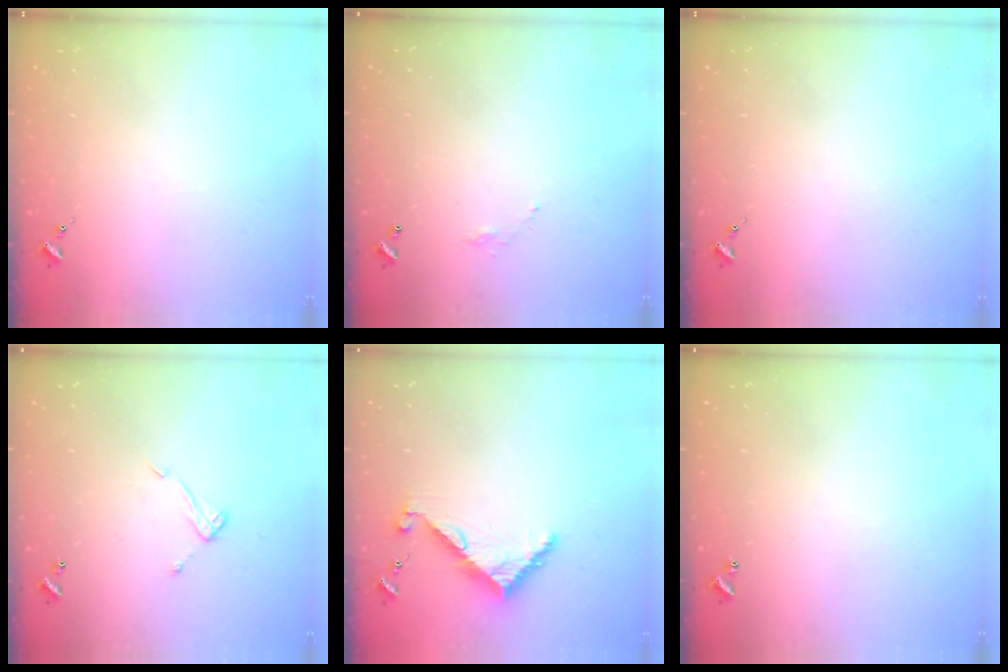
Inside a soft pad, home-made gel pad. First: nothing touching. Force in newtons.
{"total": 3.7, "press": 3.7, "slide": 0.1}
{"total": 0.0}
{"total": 8.2, "press": 8.1, "slide": 0.4}
{"total": 7.3, "press": 7.3, "slide": 0.6}
{"total": 0.9, "press": 0.9, "slide": 0.2}